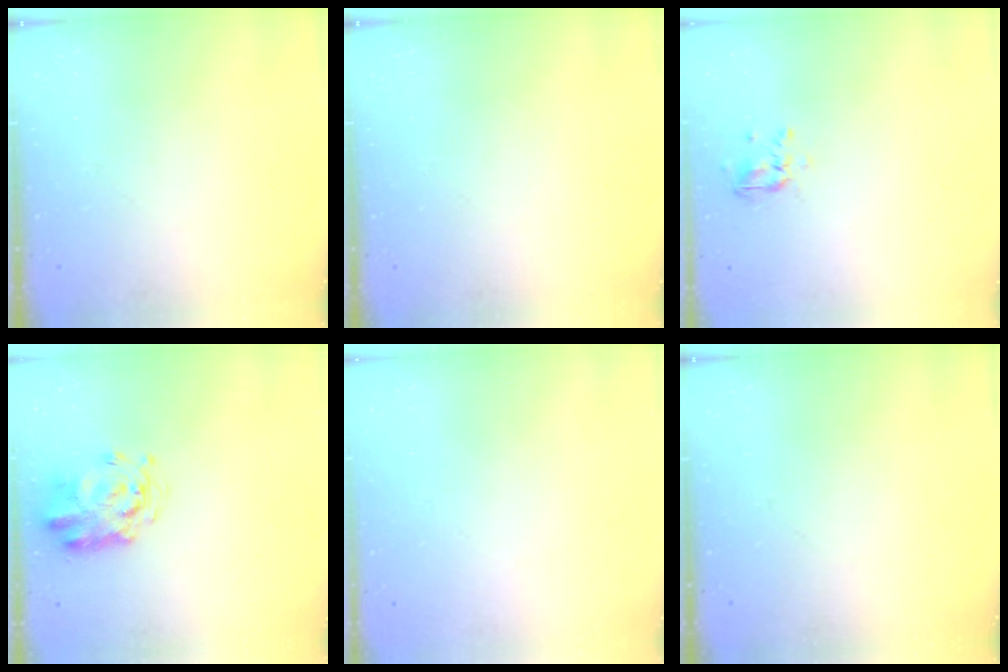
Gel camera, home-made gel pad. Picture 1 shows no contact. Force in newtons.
{"total": 0.0}
{"total": 3.2, "press": 3.1, "slide": 0.9}
{"total": 3.6, "press": 3.5, "slide": 0.6}
{"total": 1.6, "press": 1.6, "slide": 0.2}
{"total": 0.0}